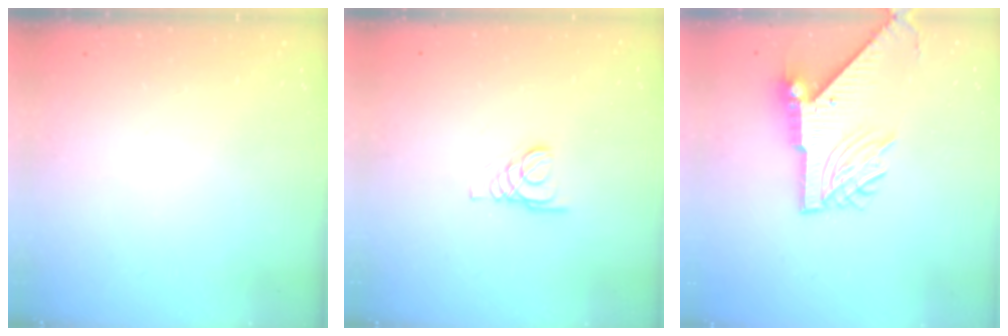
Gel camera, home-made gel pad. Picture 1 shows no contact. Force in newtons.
{"total": 1.4, "press": 1.4, "slide": 0.2}
{"total": 11.5, "press": 11.4, "slide": 1.3}